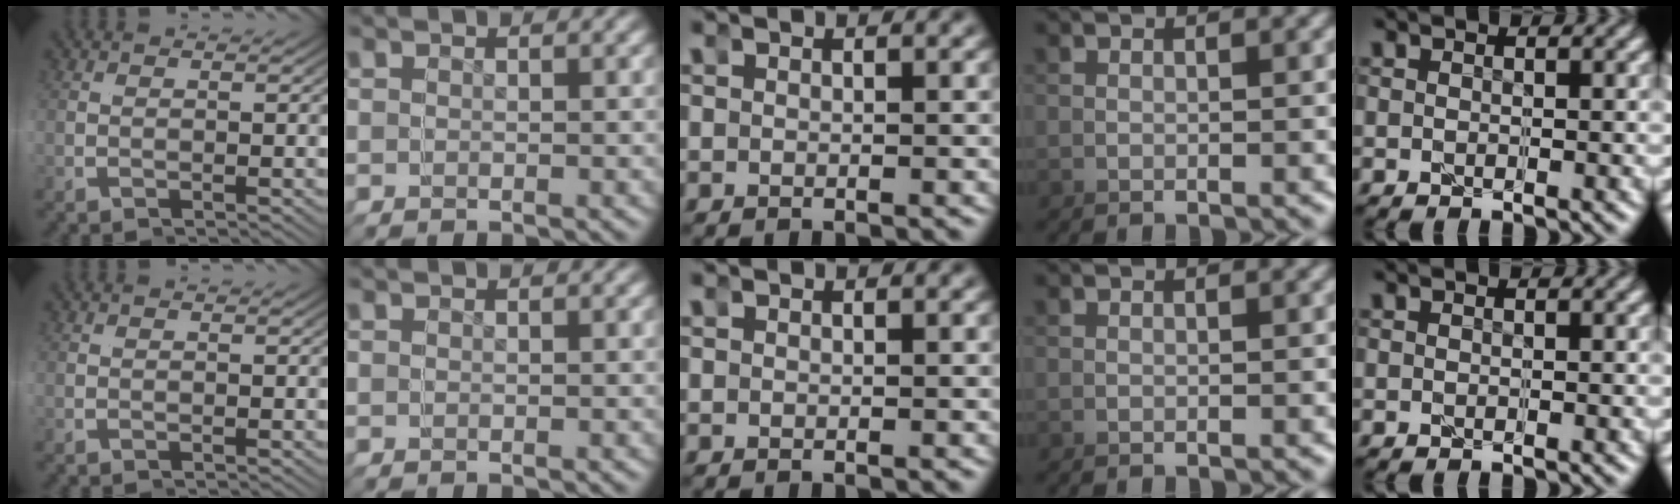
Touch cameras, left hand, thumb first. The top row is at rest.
{}